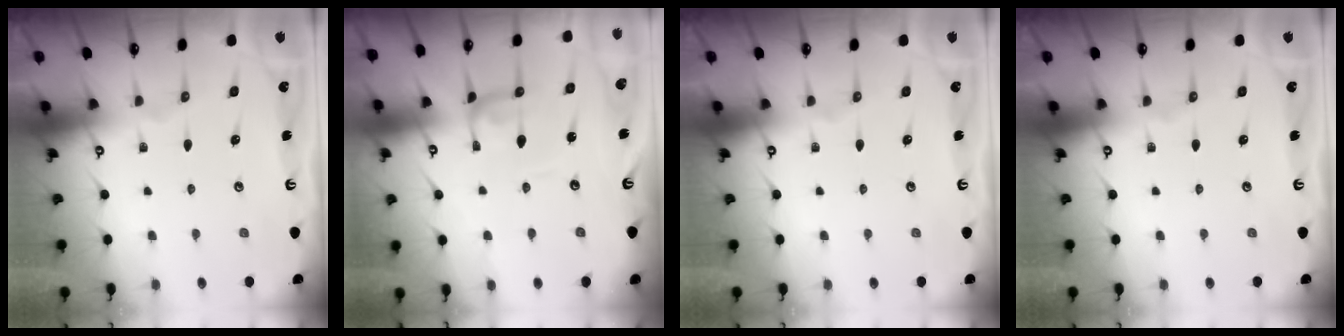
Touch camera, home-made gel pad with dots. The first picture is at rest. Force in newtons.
{"total": 2.1, "press": 2.1, "slide": 0.0}
{"total": 0.0}
{"total": 0.0}